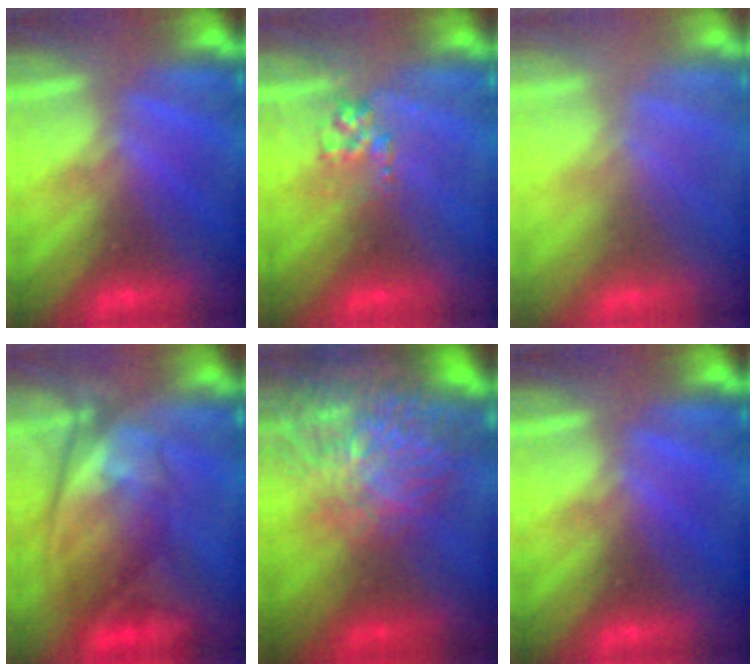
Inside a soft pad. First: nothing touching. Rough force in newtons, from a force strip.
{"total": 2.8}
{"total": 3.1}
{"total": 11.2}
{"total": 7.2}
{"total": 0.0}